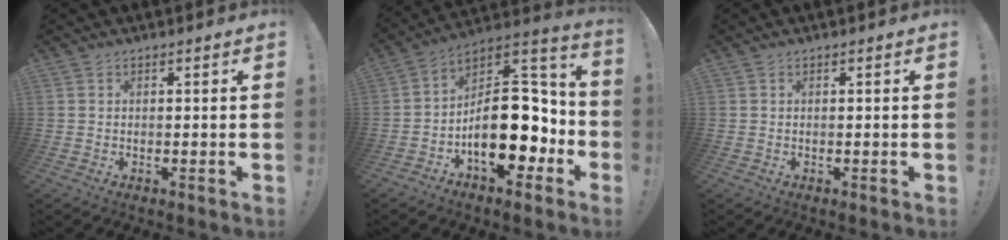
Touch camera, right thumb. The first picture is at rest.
{"total": 22.0, "force": [-4.6, 12.7, 17.4], "torque": [-0.248, 0.024, -0.059]}
{"total": 0.0}